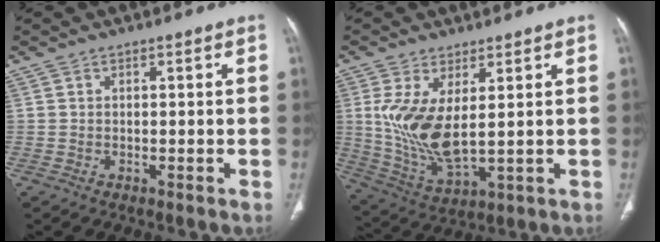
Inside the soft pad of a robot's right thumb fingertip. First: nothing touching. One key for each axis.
{"total": 11.7, "fx": 1.9, "fy": 4.7, "fz": 10.5, "tx": -0.219, "ty": -0.023, "tz": 0.053}